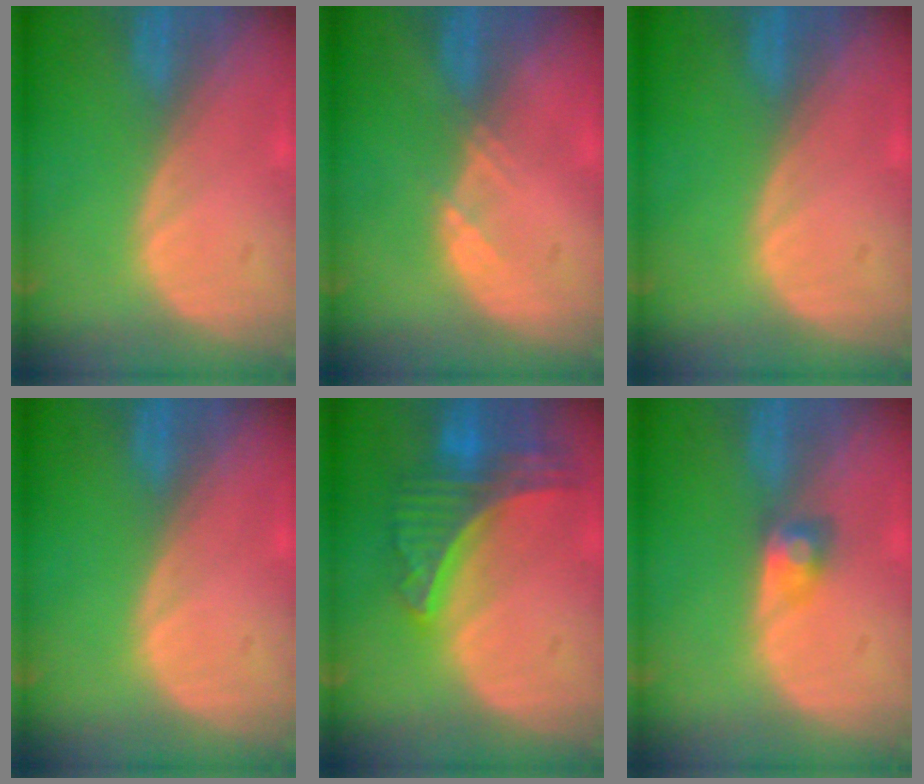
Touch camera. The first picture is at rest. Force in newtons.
{"total": 1.5, "press": 1.3, "slide": 0.8}
{"total": 0.0}
{"total": 0.0}
{"total": 8.9, "press": 7.6, "slide": 4.5}
{"total": 2.6, "press": 2.5, "slide": 0.7}